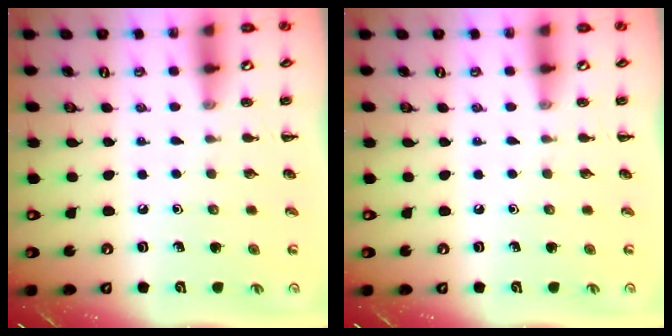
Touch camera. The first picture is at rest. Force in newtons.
{"total": 0.0}